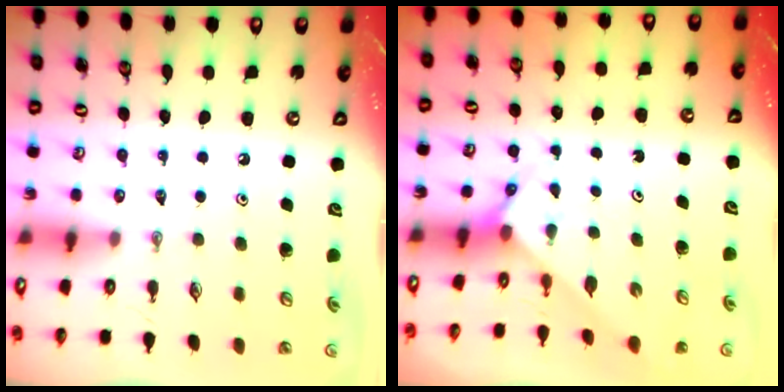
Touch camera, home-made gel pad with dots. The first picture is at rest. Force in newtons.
{"total": 2.7, "press": 2.7, "slide": 0.2}